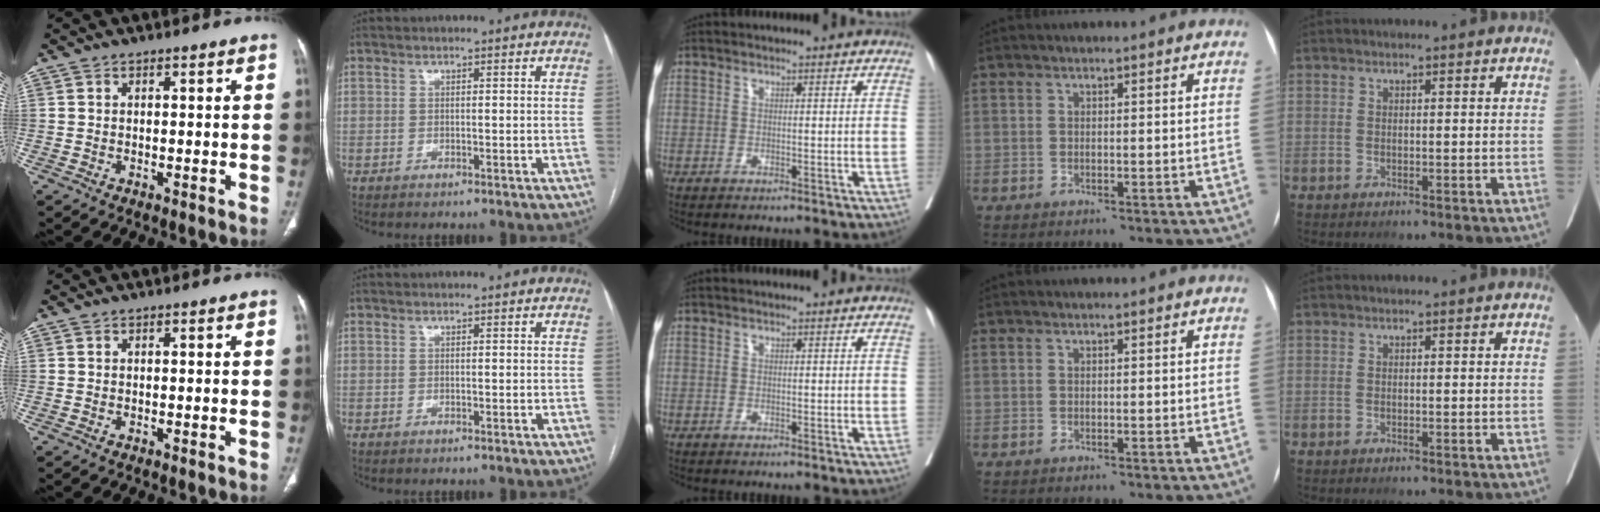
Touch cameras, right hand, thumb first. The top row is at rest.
{}